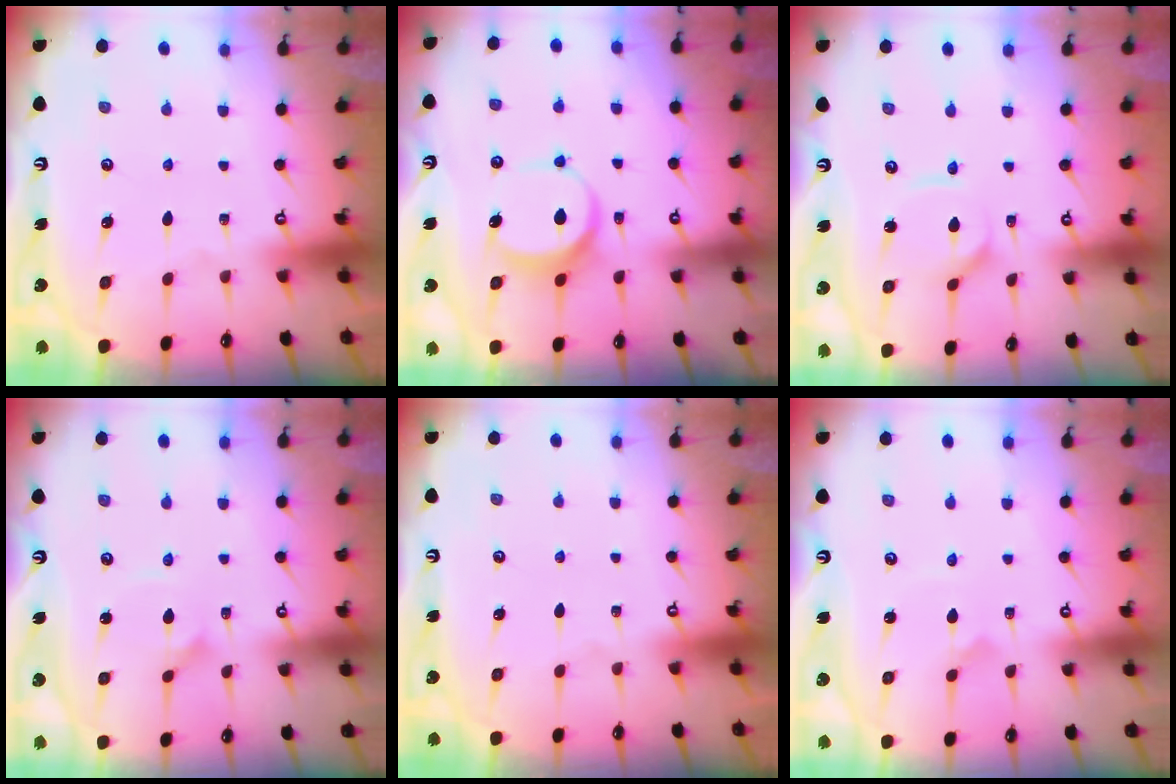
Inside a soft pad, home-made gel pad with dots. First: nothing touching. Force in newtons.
{"total": 7.0, "press": 7.0, "slide": 0.6}
{"total": 3.4, "press": 3.3, "slide": 0.4}
{"total": 2.0, "press": 2.0, "slide": 0.0}
{"total": 0.0}
{"total": 1.7, "press": 1.7, "slide": 0.2}